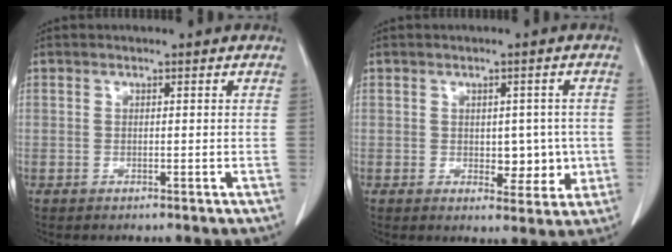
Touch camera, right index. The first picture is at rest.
{"total": 5.1, "force": [-0.2, 3.1, 4.0], "torque": [-0.037, 0.003, 0.008]}